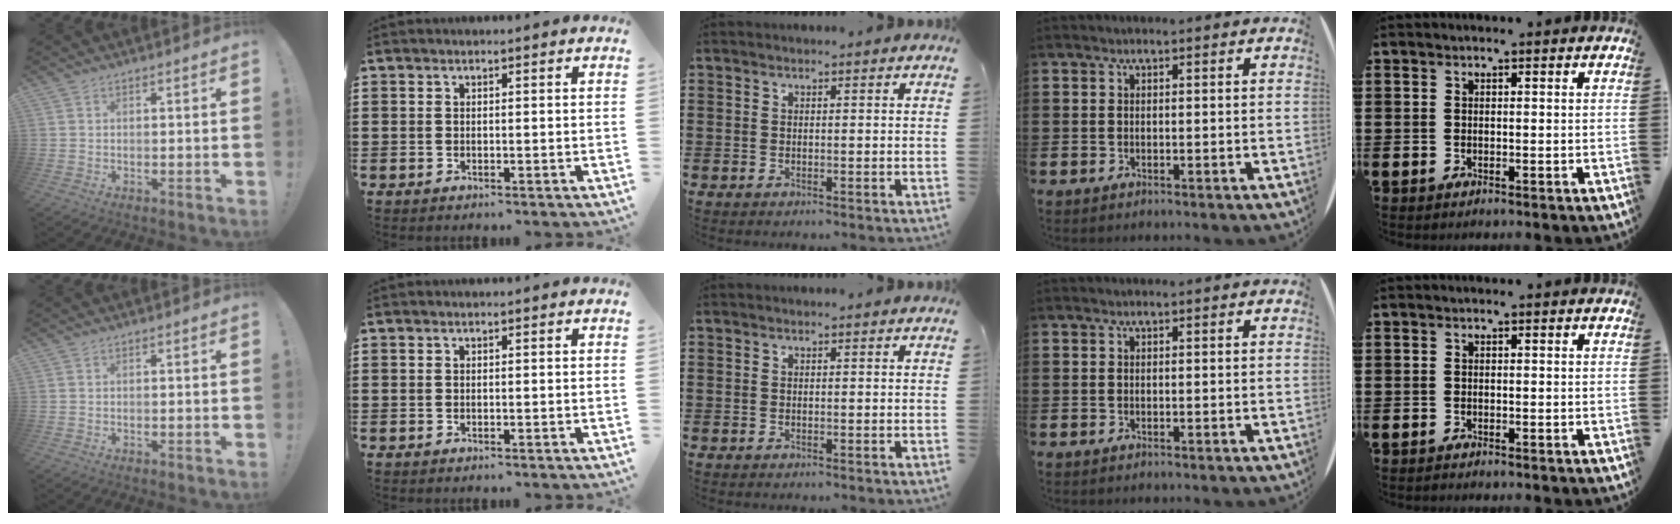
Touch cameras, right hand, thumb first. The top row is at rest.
{}